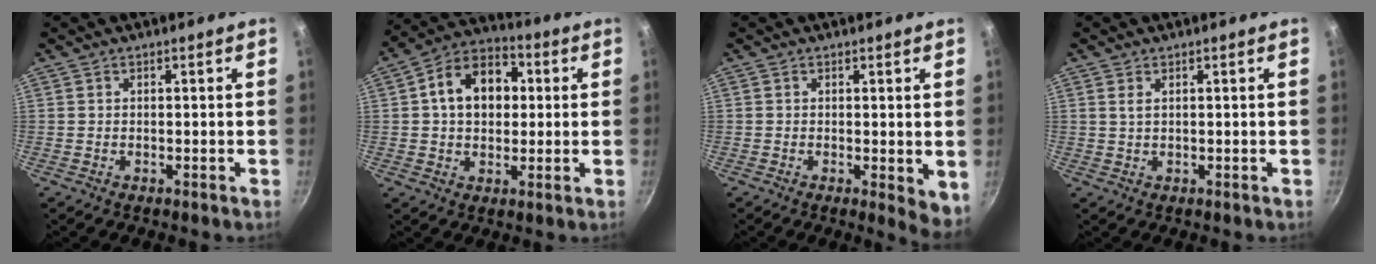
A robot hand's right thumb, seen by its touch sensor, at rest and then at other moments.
{"total": 13.3, "force": [2.1, 9.7, 8.8], "torque": [-0.104, 0.023, 0.017]}
{"total": 4.6, "force": [-0.1, 1.7, 4.3], "torque": [-0.048, -0.010, 0.001]}
{"total": 1.3, "force": [0.6, 0.6, 1.0], "torque": [-0.019, -0.001, 0.011]}